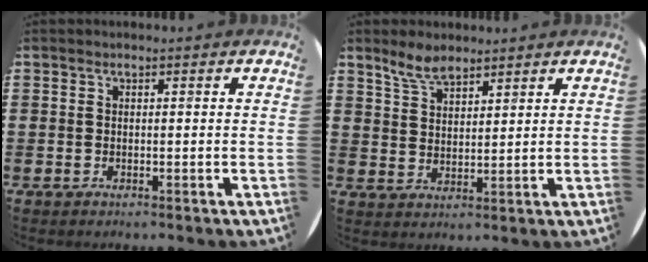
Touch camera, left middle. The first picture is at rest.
{"total": 4.5, "force": [3.8, 1.6, 1.7], "torque": [-0.042, -0.003, 0.070]}